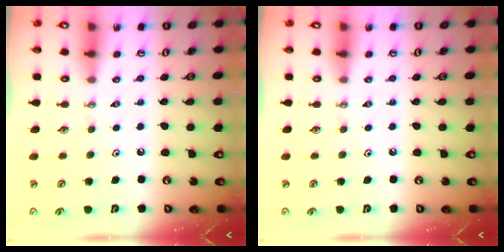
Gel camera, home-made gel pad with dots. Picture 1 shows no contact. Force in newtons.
{"total": 0.0}